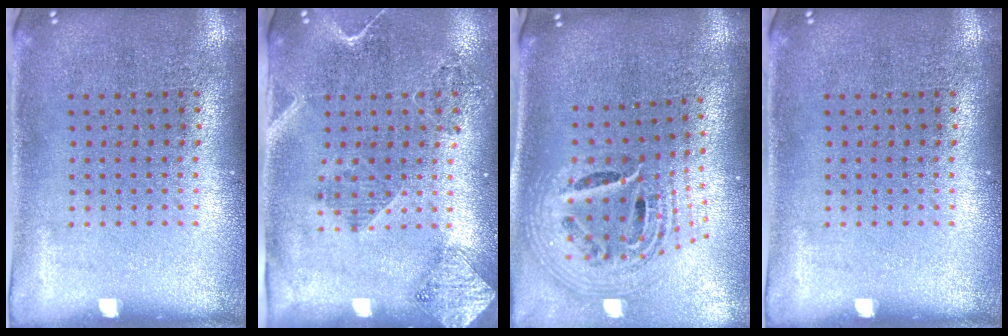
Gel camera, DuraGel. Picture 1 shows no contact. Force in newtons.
{"total": 1.9, "press": 1.7, "slide": 0.9}
{"total": 2.6, "press": 1.9, "slide": 1.9}
{"total": 0.0}